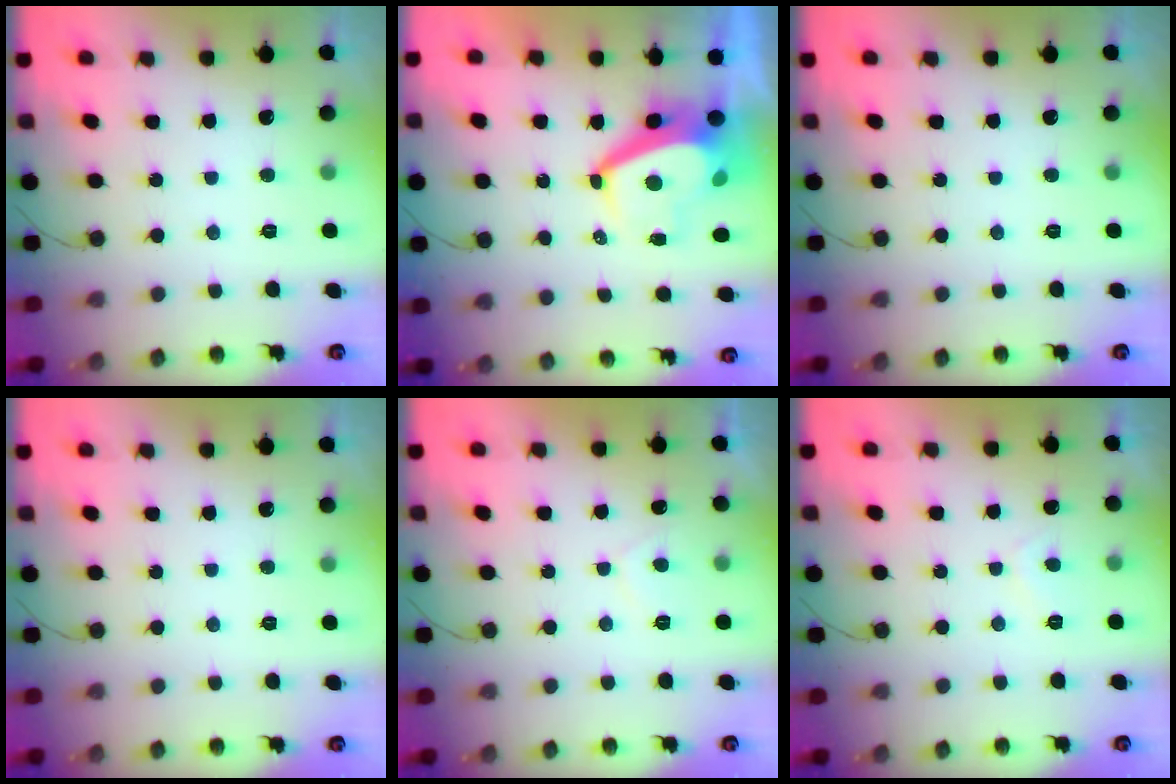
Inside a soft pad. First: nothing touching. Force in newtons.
{"total": 6.7, "press": 6.6, "slide": 0.9}
{"total": 0.0}
{"total": 0.0}
{"total": 1.3, "press": 1.2, "slide": 0.6}
{"total": 2.0, "press": 1.9, "slide": 0.6}